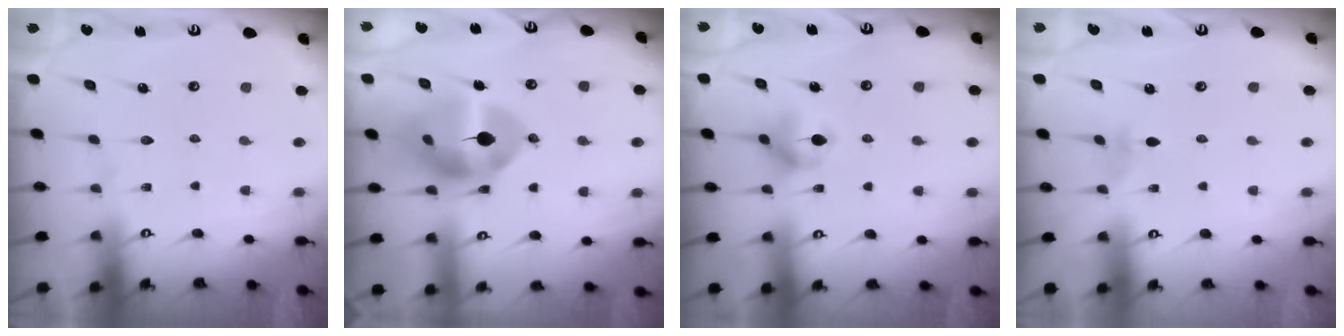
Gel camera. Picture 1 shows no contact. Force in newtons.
{"total": 12.7, "press": 12.6, "slide": 1.7}
{"total": 5.7, "press": 5.6, "slide": 0.9}
{"total": 3.1, "press": 3.0, "slide": 0.5}